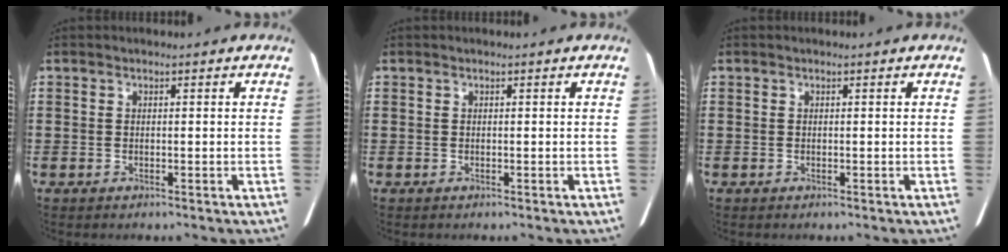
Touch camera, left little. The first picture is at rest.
{"total": 0.0}
{"total": 0.0}